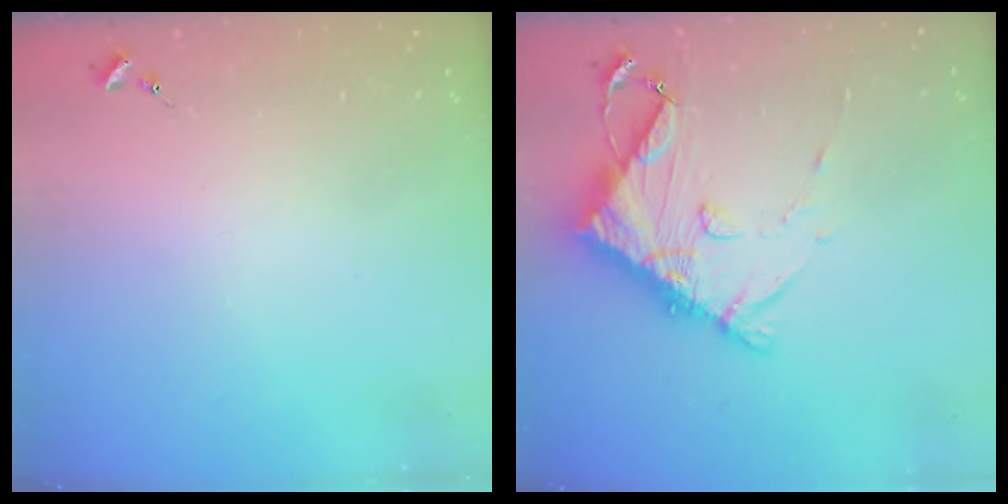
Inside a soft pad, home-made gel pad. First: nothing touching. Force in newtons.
{"total": 13.5, "press": 13.4, "slide": 1.5}